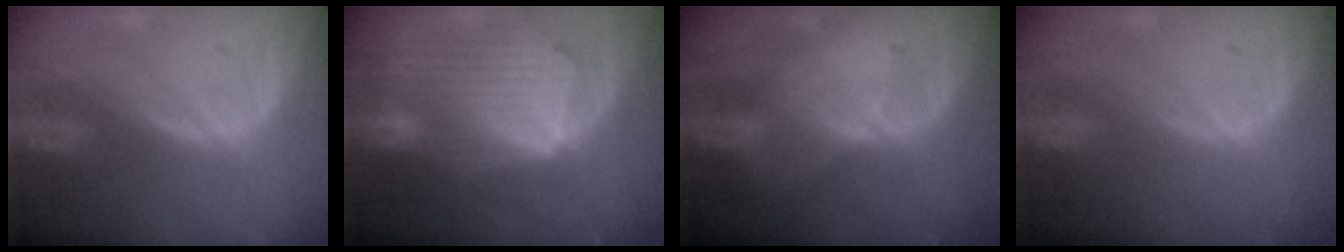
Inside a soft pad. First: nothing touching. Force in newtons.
{"total": 10.9, "press": 9.5, "slide": 5.3}
{"total": 2.6, "press": 2.2, "slide": 1.4}
{"total": 0.0}